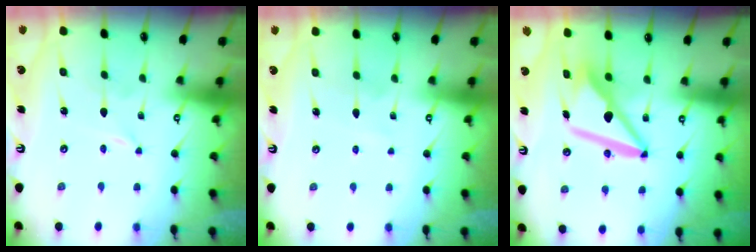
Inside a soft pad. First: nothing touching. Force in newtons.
{"total": 4.4, "press": 4.4, "slide": 0.4}
{"total": 11.9, "press": 11.8, "slide": 1.3}